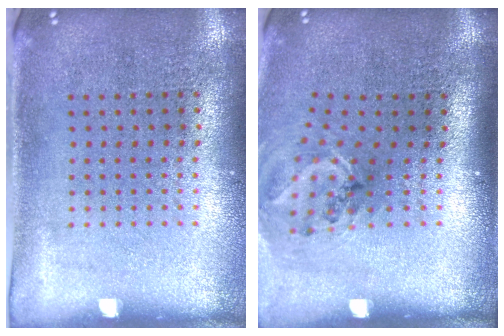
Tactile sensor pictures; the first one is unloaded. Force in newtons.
{"total": 1.3, "press": 1.1, "slide": 0.7}